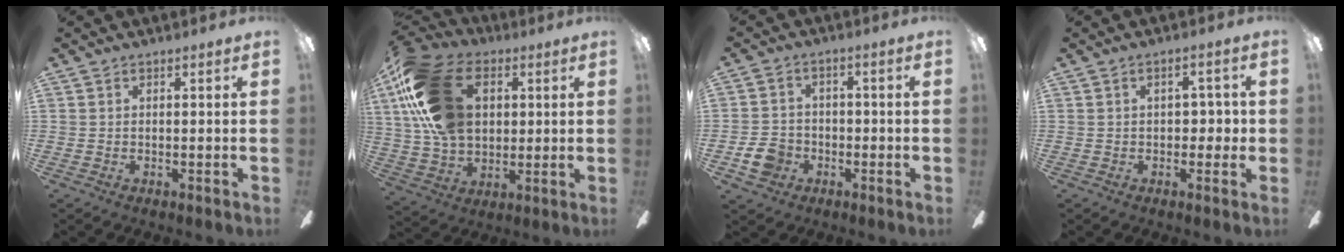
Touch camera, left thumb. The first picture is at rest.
{"total": 23.1, "force": [6.9, 15.5, 15.7], "torque": [-0.318, 0.005, 0.125]}
{"total": 6.7, "force": [-2.6, 5.5, 2.8], "torque": [-0.074, 0.019, -0.048]}
{"total": 4.9, "force": [0.4, 3.0, 3.9], "torque": [-0.051, 0.005, -0.001]}